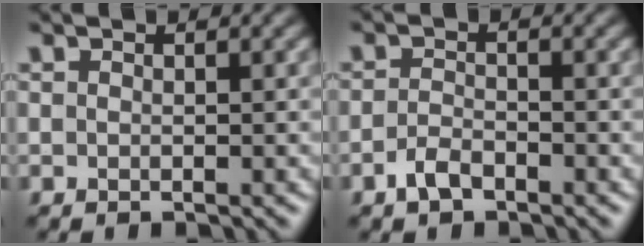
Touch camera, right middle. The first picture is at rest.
{"total": 1.9, "force": [-1.3, 0.9, 1.1], "torque": [-0.022, 0.003, -0.028]}